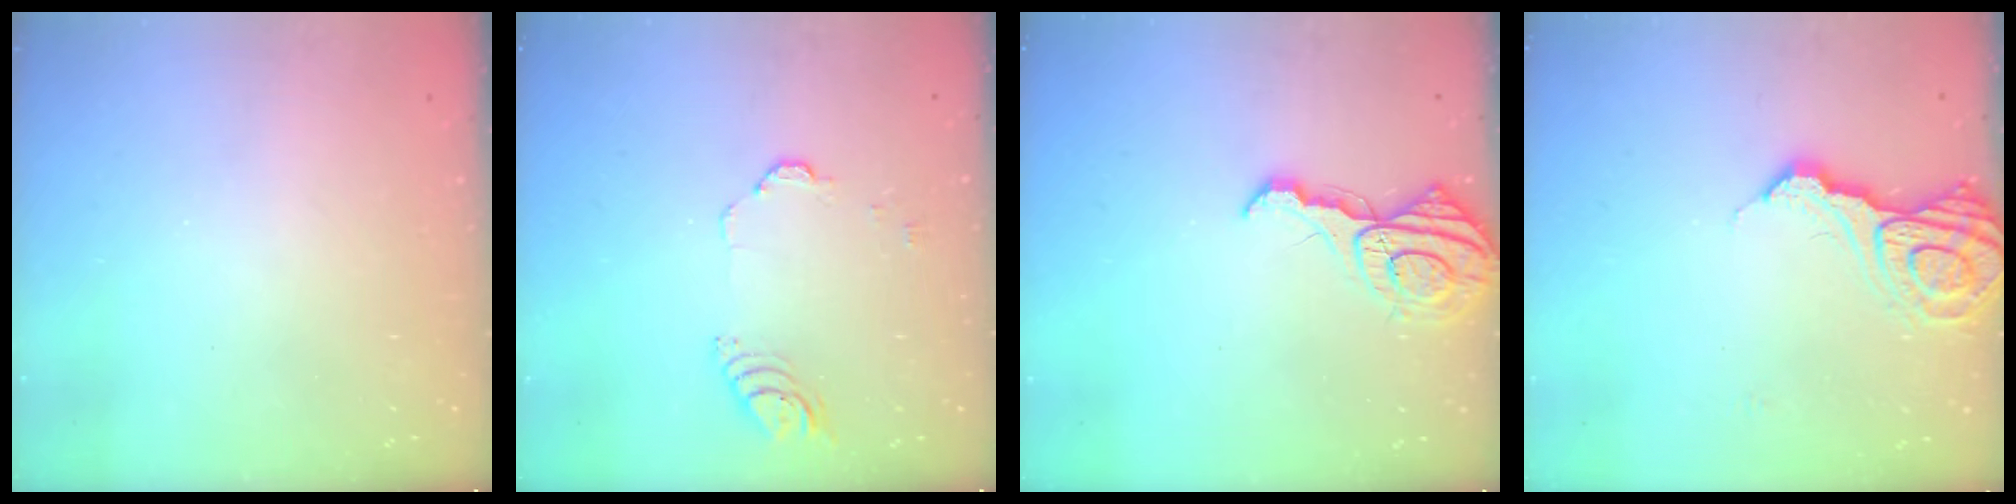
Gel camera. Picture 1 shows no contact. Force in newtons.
{"total": 4.2, "press": 4.2, "slide": 0.4}
{"total": 12.1, "press": 12.0, "slide": 0.9}
{"total": 12.1, "press": 12.0, "slide": 1.4}